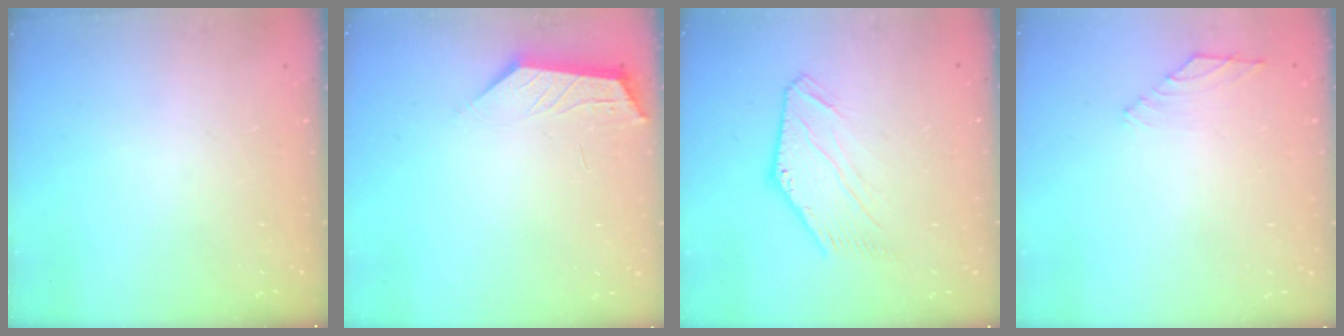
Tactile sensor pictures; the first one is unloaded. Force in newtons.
{"total": 1.6, "press": 1.6, "slide": 0.4}
{"total": 5.1, "press": 5.1, "slide": 0.6}
{"total": 1.4, "press": 1.3, "slide": 0.6}